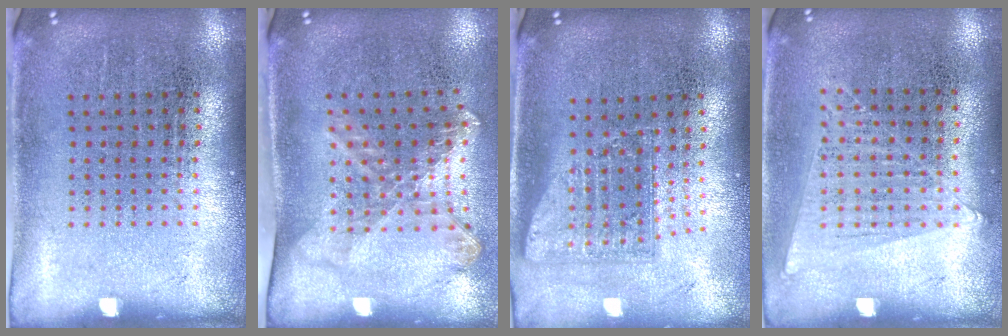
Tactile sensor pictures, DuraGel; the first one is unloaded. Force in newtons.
{"total": 1.9, "press": 1.4, "slide": 1.3}
{"total": 1.7, "press": 1.3, "slide": 1.0}
{"total": 1.0, "press": 0.9, "slide": 0.4}